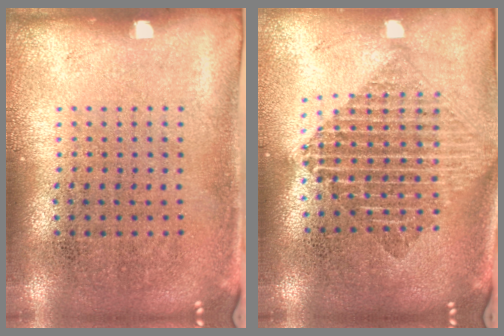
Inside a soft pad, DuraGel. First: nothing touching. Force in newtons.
{"total": 1.9, "press": 1.6, "slide": 1.1}